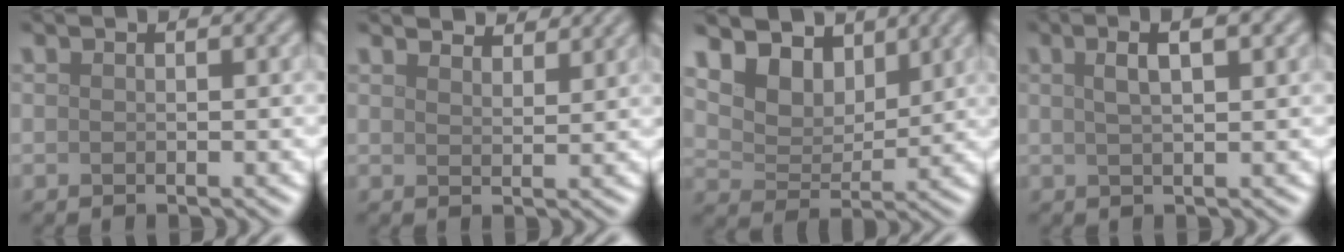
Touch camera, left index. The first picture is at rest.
{"total": 4.7, "force": [4.5, 0.7, 1.2], "torque": [-0.023, 0.003, 0.057]}
{"total": 7.8, "force": [5.5, 4.5, 3.4], "torque": [-0.094, -0.007, 0.098]}
{"total": 3.8, "force": [1.8, 1.3, 3.1], "torque": [-0.034, 0.010, 0.013]}